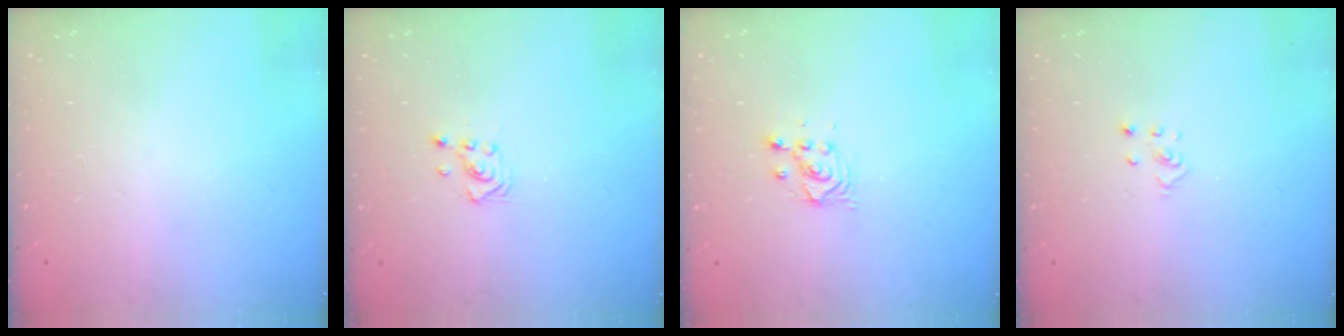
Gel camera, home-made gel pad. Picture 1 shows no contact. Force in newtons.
{"total": 2.8, "press": 2.8, "slide": 0.3}
{"total": 2.8, "press": 2.8, "slide": 0.1}
{"total": 2.3, "press": 2.3, "slide": 0.2}